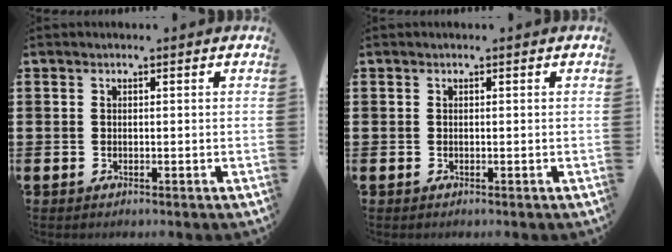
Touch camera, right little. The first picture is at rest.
{"total": 0.0}